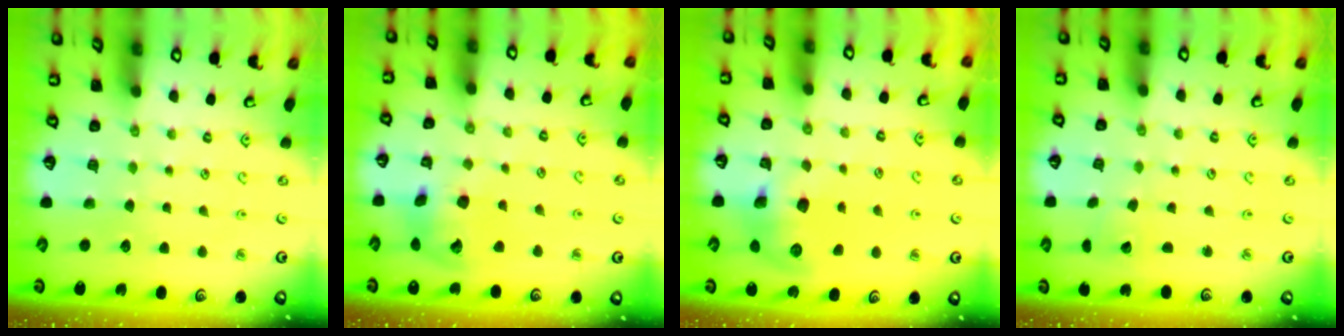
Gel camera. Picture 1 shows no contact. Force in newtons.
{"total": 13.3, "press": 13.2, "slide": 2.1}
{"total": 9.4, "press": 9.3, "slide": 1.1}
{"total": 1.3, "press": 1.3, "slide": 0.0}